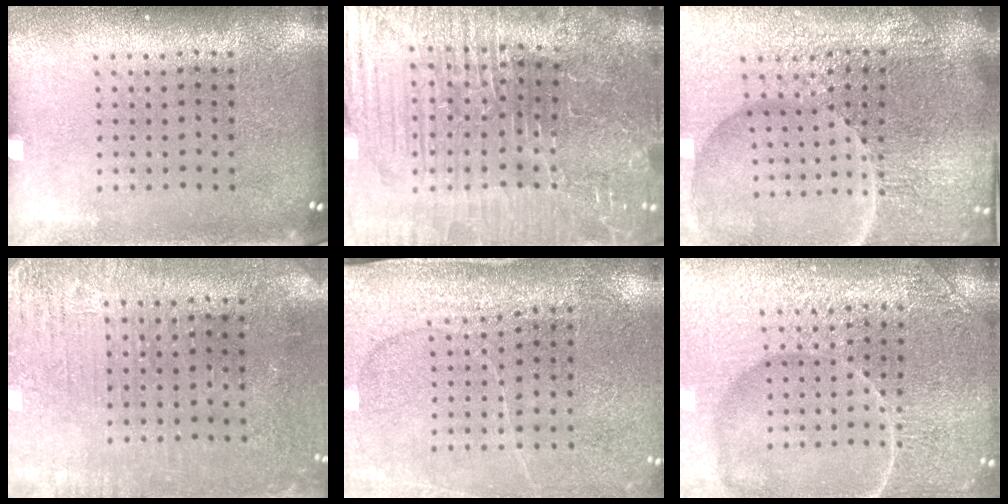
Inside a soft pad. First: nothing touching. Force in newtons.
{"total": 5.7, "press": 5.4, "slide": 1.7}
{"total": 6.2, "press": 5.7, "slide": 2.5}
{"total": 3.1, "press": 2.7, "slide": 1.5}
{"total": 3.0, "press": 3.0, "slide": 0.1}
{"total": 7.6, "press": 7.5, "slide": 1.0}